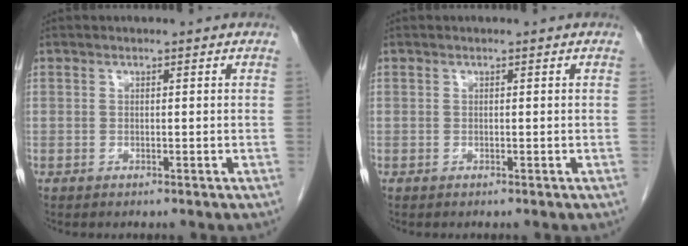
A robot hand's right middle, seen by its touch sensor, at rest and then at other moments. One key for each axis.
{"total": 0.0}